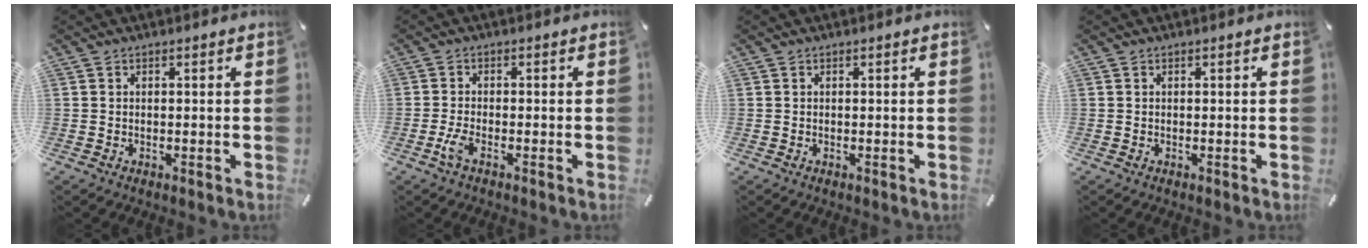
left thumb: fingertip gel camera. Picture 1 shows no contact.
{"total": 3.0, "force": [-1.5, 0.8, 2.5], "torque": [-0.063, -0.005, -0.032]}
{"total": 0.0}
{"total": 0.0}